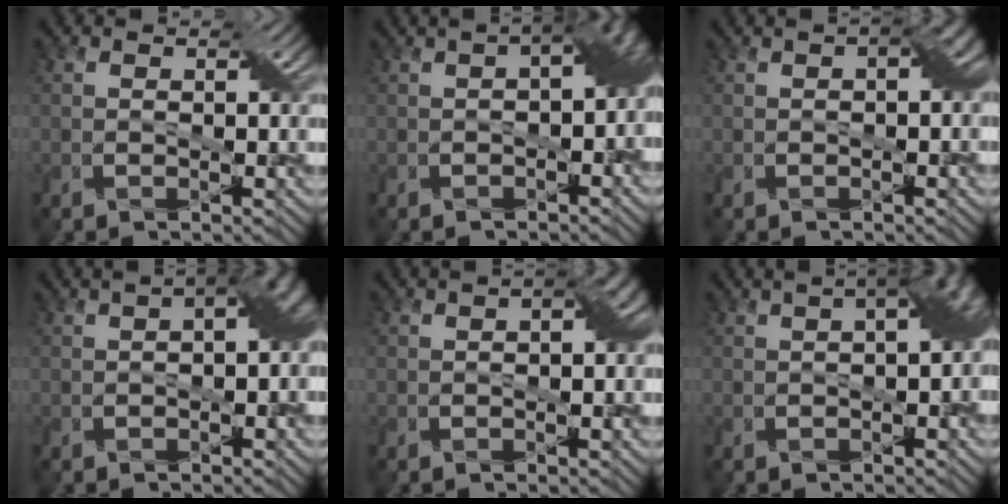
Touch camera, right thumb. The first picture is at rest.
{"total": 6.8, "force": [-0.2, 3.3, 5.9], "torque": [-0.069, 0.004, -0.001]}
{"total": 3.4, "force": [0.3, 1.6, 3.0], "torque": [-0.036, 0.011, 0.004]}
{"total": 6.0, "force": [0.3, 2.7, 5.4], "torque": [-0.062, 0.011, 0.008]}
{"total": 3.7, "force": [0.2, 1.8, 3.3], "torque": [-0.039, 0.009, 0.003]}
{"total": 5.8, "force": [0.5, 2.1, 5.4], "torque": [-0.063, 0.014, 0.008]}